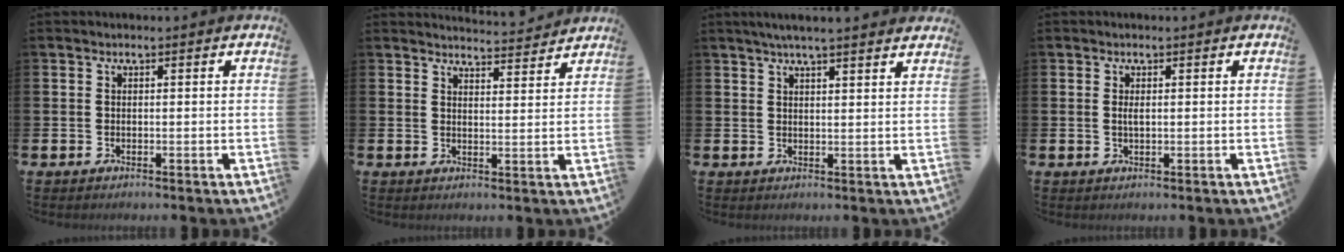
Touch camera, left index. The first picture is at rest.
{"total": 4.2, "force": [4.2, -0.1, 0.0], "torque": [0.002, -0.033, 0.072]}
{"total": 3.8, "force": [3.6, -0.3, 1.2], "torque": [-0.029, -0.009, 0.064]}
{"total": 1.0, "force": [0.2, 0.4, 0.9], "torque": [-0.020, 0.003, 0.003]}